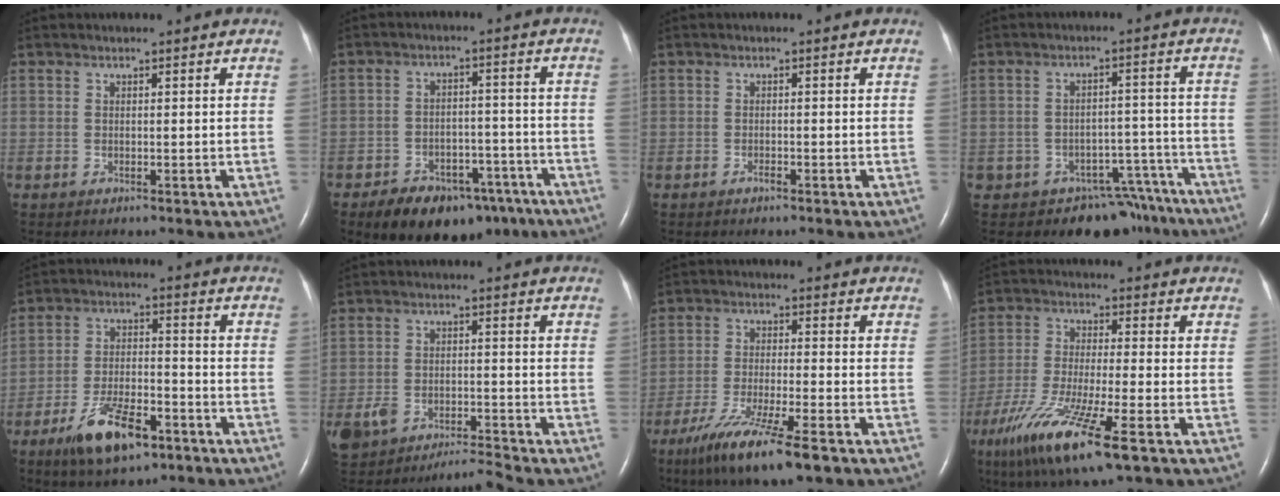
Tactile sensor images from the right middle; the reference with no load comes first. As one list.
[{"total": 13.4, "force": [-9.6, 7.1, 6.3], "torque": [-0.083, 0.017, -0.139]}, {"total": 0.6, "force": [-0.5, 0.1, 0.3], "torque": [-0.008, -0.001, -0.008]}, {"total": 11.6, "force": [-9.1, 7.0, 1.7], "torque": [0.002, 0.048, -0.104]}, {"total": 10.5, "force": [-6.5, 3.6, 7.4], "torque": [-0.142, -0.006, -0.112]}, {"total": 5.6, "force": [-5.0, 1.4, 2.1], "torque": [-0.048, 0.016, -0.088]}, {"total": 11.8, "force": [-7.9, 0.7, 8.7], "torque": [-0.158, -0.034, -0.134]}, {"total": 13.9, "force": [-7.6, 1.5, 11.5], "torque": [-0.232, -0.037, -0.136]}]